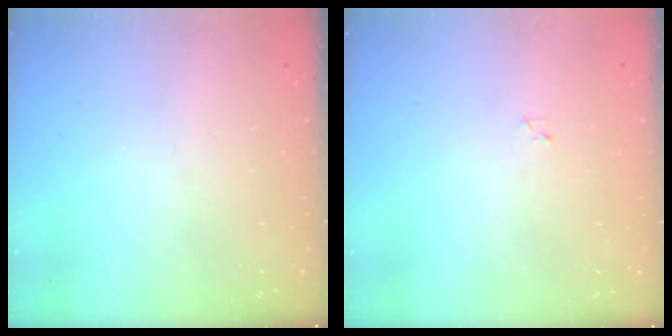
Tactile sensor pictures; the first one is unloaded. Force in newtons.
{"total": 1.6, "press": 1.6, "slide": 0.2}